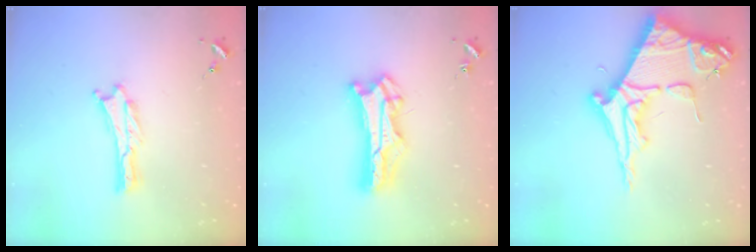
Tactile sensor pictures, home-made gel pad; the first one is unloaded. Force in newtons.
{"total": 9.2, "press": 9.2, "slide": 1.0}
{"total": 10.2, "press": 10.2, "slide": 1.1}